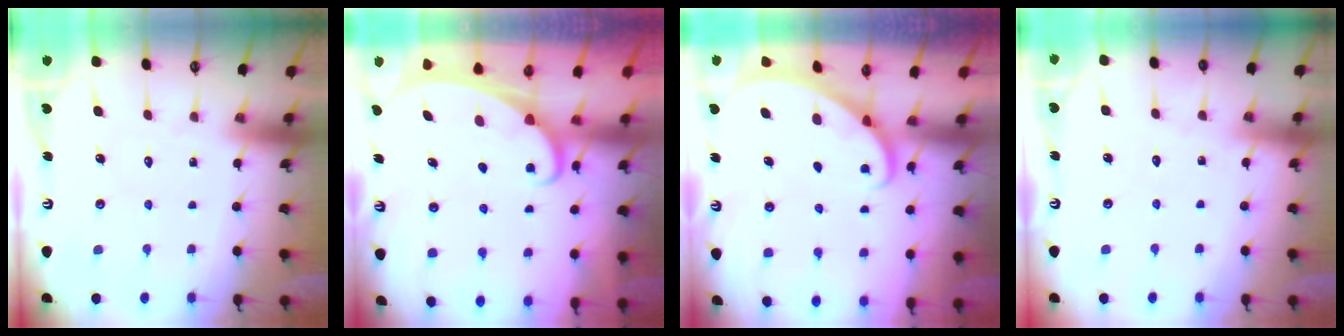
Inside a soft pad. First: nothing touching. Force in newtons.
{"total": 2.4, "press": 2.4, "slide": 0.3}
{"total": 1.9, "press": 1.9, "slide": 0.1}
{"total": 1.8, "press": 1.7, "slide": 0.2}